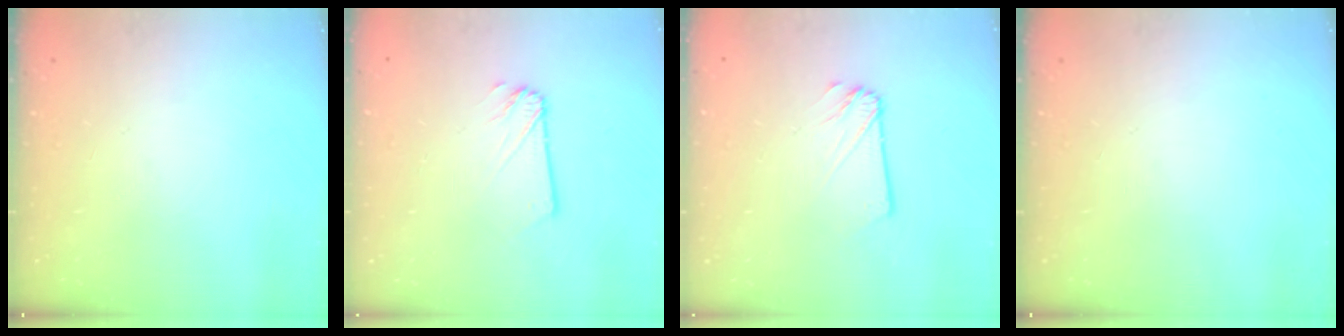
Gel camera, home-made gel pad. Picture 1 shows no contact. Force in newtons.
{"total": 1.5, "press": 1.5, "slide": 0.2}
{"total": 2.3, "press": 2.3, "slide": 0.2}
{"total": 0.0}